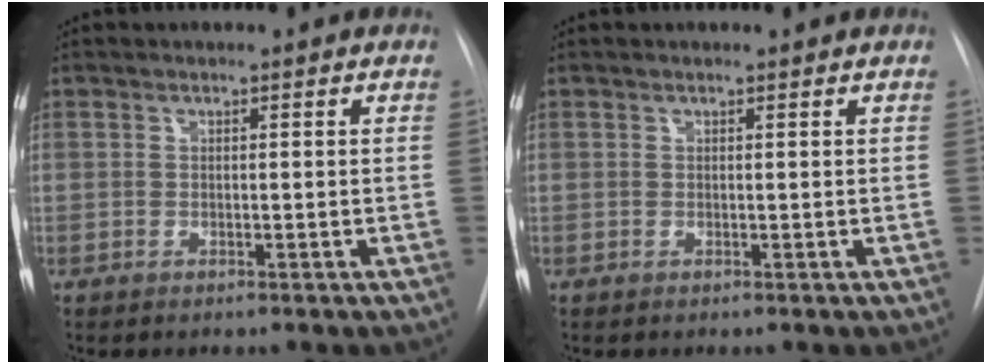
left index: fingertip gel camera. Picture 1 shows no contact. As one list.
[{"total": 0.8, "force": [0.8, 0.0, 0.1], "torque": [-0.008, 0.005, 0.008]}]